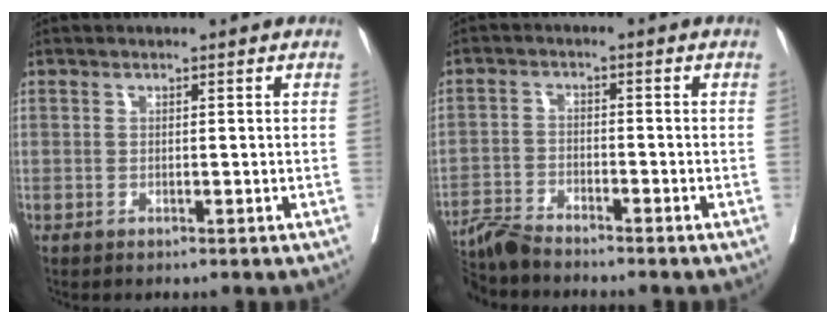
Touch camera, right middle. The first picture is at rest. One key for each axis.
{"total": 6.0, "fx": -5.7, "fy": -0.4, "fz": 1.5, "tx": -0.020, "ty": -0.020, "tz": -0.109}